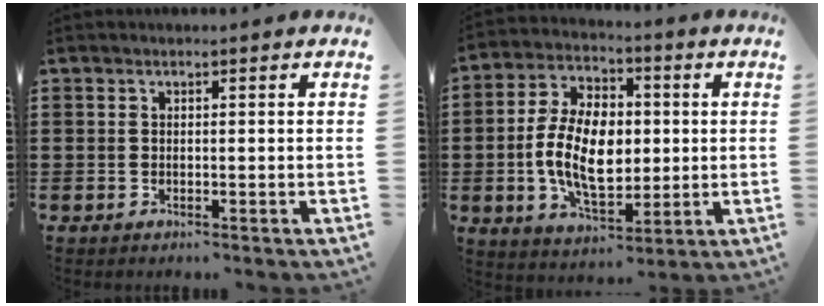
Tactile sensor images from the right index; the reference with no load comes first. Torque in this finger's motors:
{"motor_torque": [1.47, 0.67, 1.05, 0.21]}